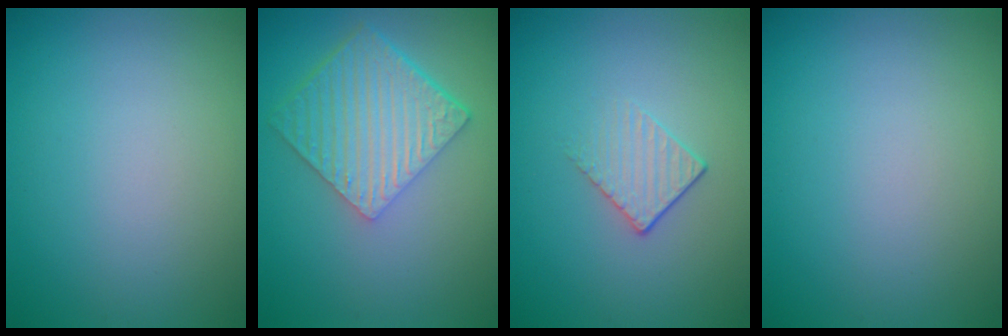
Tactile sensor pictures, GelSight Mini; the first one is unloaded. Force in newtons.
{"total": 6.4, "press": 4.5, "slide": 4.6}
{"total": 1.5, "press": 0.9, "slide": 1.2}
{"total": 0.0}